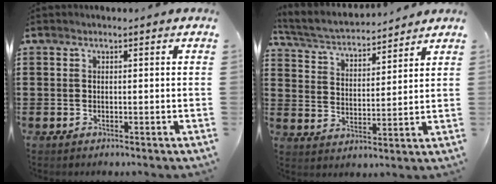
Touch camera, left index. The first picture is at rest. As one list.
[{"total": 4.0, "force": [3.9, 0.5, 1.0], "torque": [-0.040, -0.025, 0.063]}]